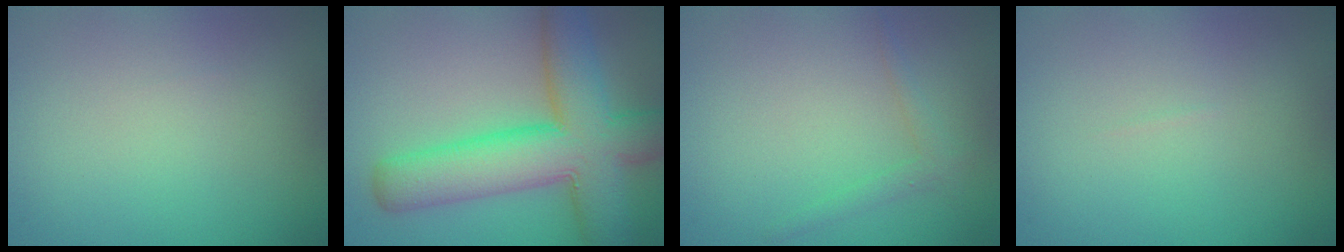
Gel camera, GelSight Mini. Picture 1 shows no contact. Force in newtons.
{"total": 9.9, "press": 9.9, "slide": 0.4}
{"total": 1.3, "press": 1.2, "slide": 0.1}
{"total": 0.0}